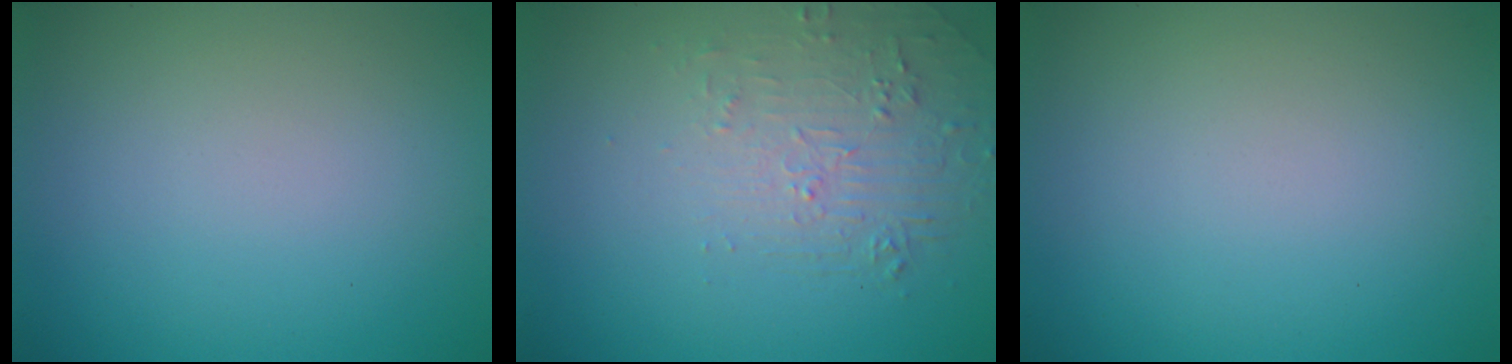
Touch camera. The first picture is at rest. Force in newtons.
{"total": 2.1, "press": 0.9, "slide": 1.9}
{"total": 0.0}